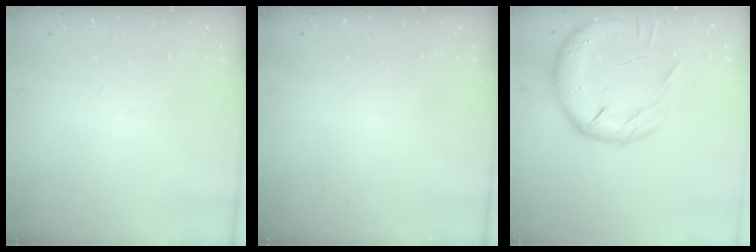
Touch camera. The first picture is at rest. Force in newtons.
{"total": 0.0}
{"total": 17.5, "press": 17.0, "slide": 4.4}